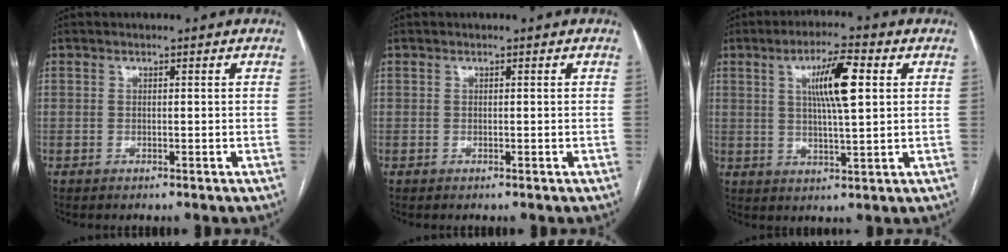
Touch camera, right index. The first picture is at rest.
{"total": 0.0}
{"total": 8.8, "force": [2.5, 1.1, 8.4], "torque": [-0.148, 0.008, 0.045]}